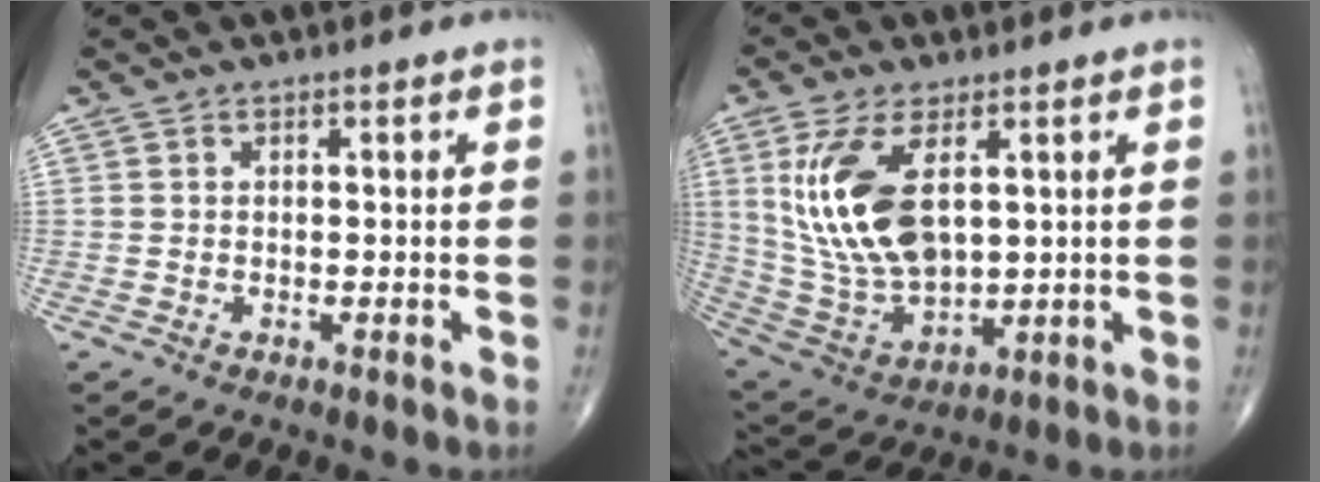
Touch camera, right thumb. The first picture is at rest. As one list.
[{"total": 16.2, "force": [4.3, 8.2, 13.3], "torque": [-0.267, -0.021, 0.098]}]